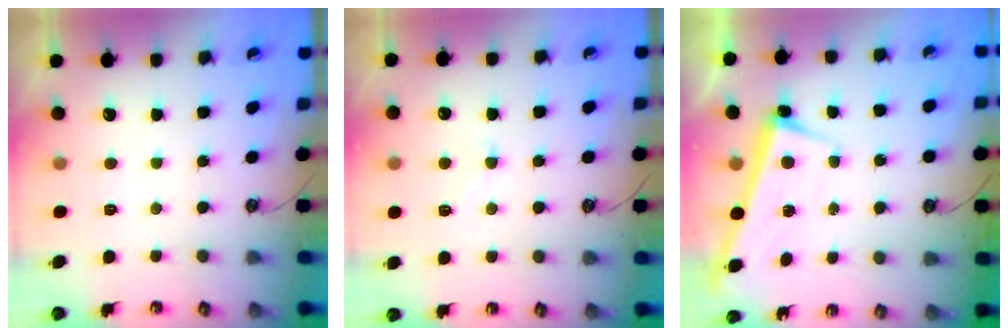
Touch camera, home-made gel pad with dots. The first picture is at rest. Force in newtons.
{"total": 4.0, "press": 3.9, "slide": 0.9}
{"total": 2.5, "press": 2.5, "slide": 0.7}